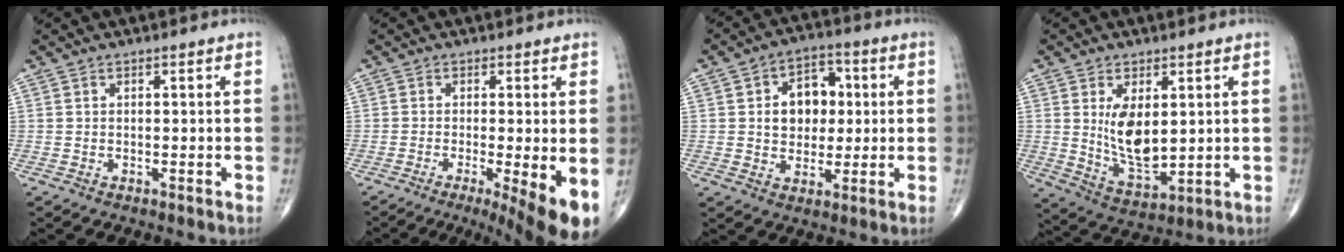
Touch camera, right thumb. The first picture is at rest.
{"total": 11.1, "force": [-4.3, 2.2, 10.0], "torque": [-0.130, -0.020, -0.064]}
{"total": 10.3, "force": [1.3, 7.8, 6.6], "torque": [-0.058, 0.012, 0.018]}
{"total": 10.1, "force": [1.9, 5.3, 8.4], "torque": [-0.128, -0.025, 0.050]}